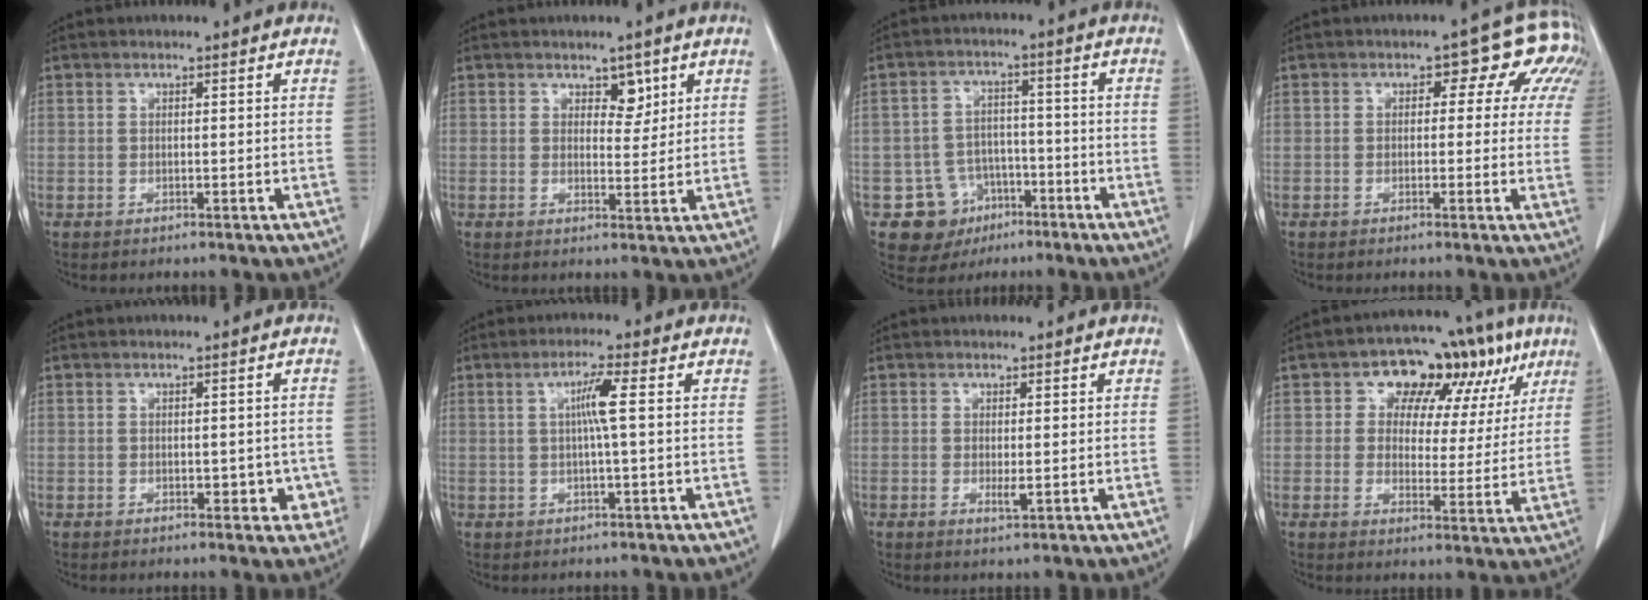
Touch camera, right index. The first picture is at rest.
{"total": 3.0, "force": [1.7, 1.7, 1.7], "torque": [-0.016, -0.002, 0.028]}
{"total": 8.2, "force": [-3.8, 7.1, 1.0], "torque": [-0.010, 0.018, -0.047]}
{"total": 7.9, "force": [4.0, 4.9, 4.7], "torque": [-0.042, 0.030, 0.026]}
{"total": 3.5, "force": [-0.9, 2.3, 2.6], "torque": [-0.014, 0.009, -0.005]}
{"total": 3.9, "force": [0.6, -0.6, 3.8], "torque": [-0.071, 0.003, 0.010]}
{"total": 1.5, "force": [-0.1, 0.3, 1.5], "torque": [-0.028, -0.006, 0.002]}
{"total": 12.7, "force": [6.1, 8.4, 7.1], "torque": [-0.061, 0.042, 0.077]}